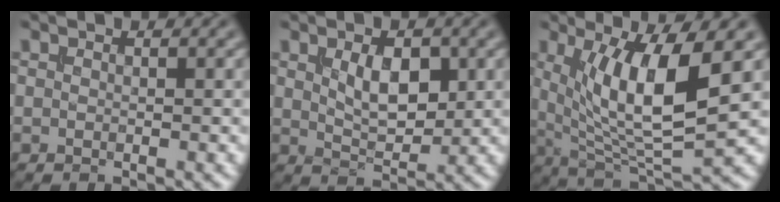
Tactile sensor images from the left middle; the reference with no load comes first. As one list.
[{"total": 3.9, "force": [1.0, 2.1, 3.2], "torque": [-0.061, -0.002, 0.020]}, {"total": 9.0, "force": [2.2, 2.7, 8.3], "torque": [-0.145, -0.018, 0.046]}]